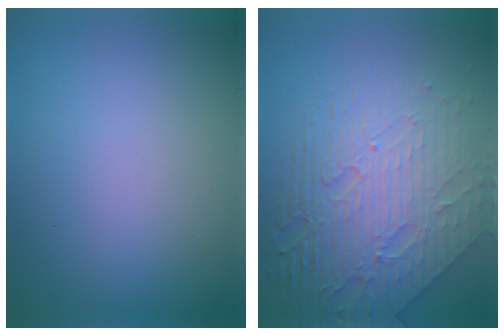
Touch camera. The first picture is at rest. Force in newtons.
{"total": 8.3, "press": 5.7, "slide": 6.1}